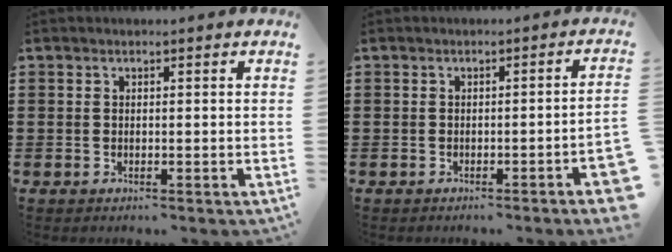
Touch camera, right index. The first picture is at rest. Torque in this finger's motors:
{"motor_torque": [1.18, -0.96, 1.05, 0.06]}